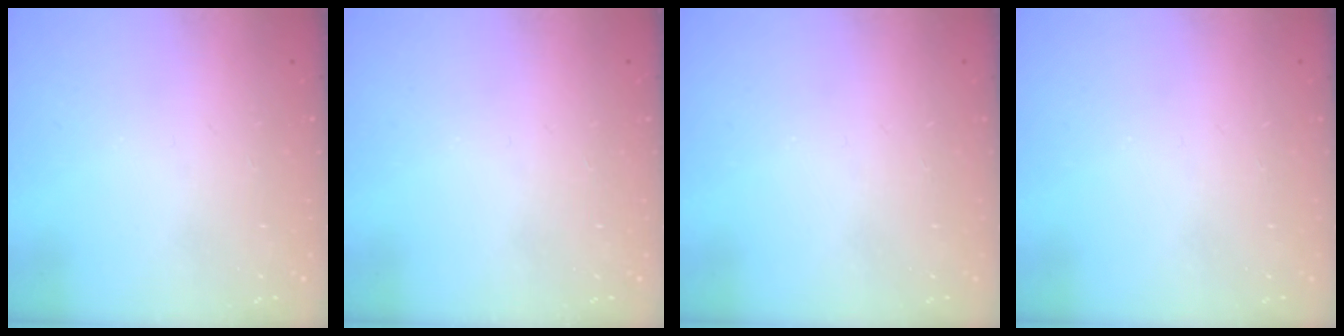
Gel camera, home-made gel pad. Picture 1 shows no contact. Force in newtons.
{"total": 0.0}
{"total": 0.0}
{"total": 0.0}